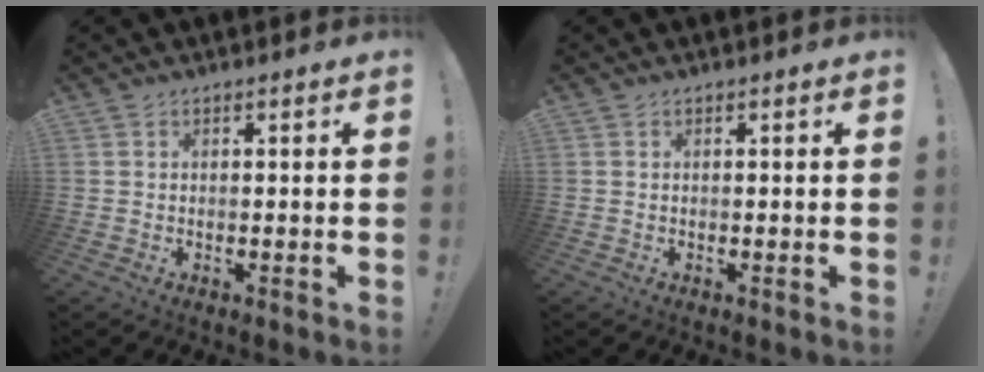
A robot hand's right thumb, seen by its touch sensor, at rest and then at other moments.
{"total": 0.0}